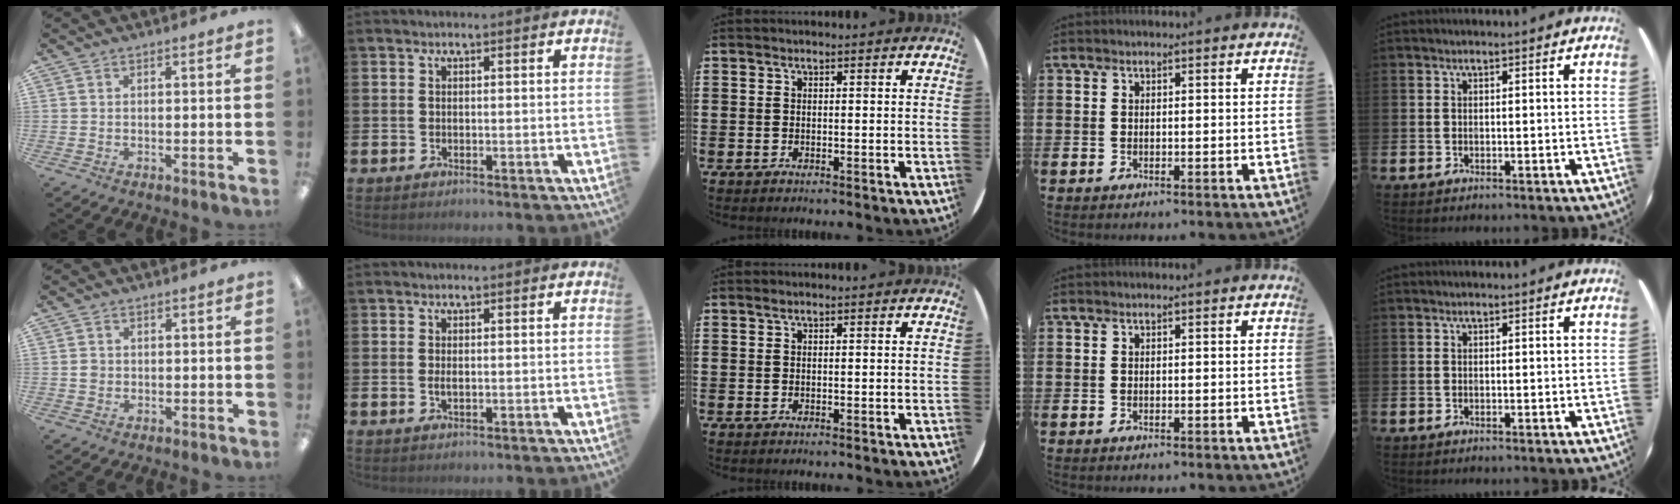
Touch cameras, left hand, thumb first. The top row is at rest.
{"thumb": {"total": 1.6, "force": [0.1, 1.5, 0.5], "torque": [-0.002, 0.003, -0.002]}, "index": {"total": 0.8, "force": [0.1, 0.3, 0.8], "torque": [-0.009, 0.000, 0.000]}}